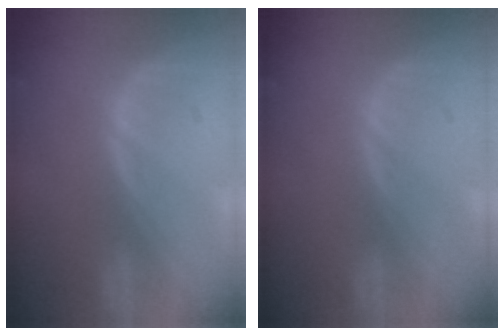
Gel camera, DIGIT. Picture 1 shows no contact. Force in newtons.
{"total": 0.0}